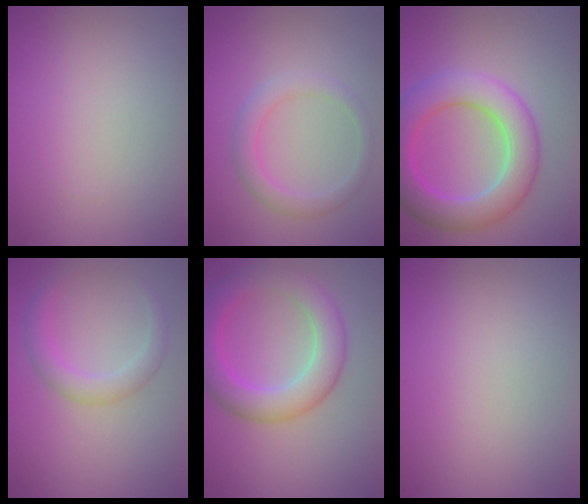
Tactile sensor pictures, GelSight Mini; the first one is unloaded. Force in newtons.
{"total": 2.4, "press": 2.4, "slide": 0.2}
{"total": 7.0, "press": 7.0, "slide": 0.2}
{"total": 2.4, "press": 2.4, "slide": 0.1}
{"total": 5.7, "press": 5.7, "slide": 0.2}
{"total": 0.0}